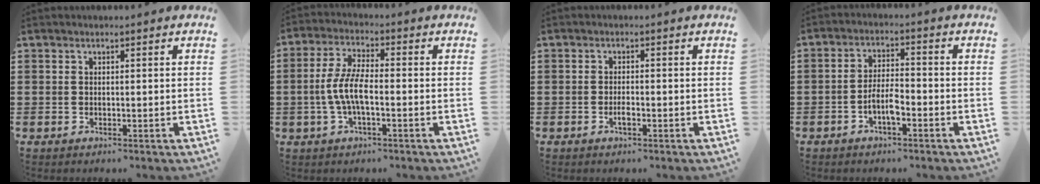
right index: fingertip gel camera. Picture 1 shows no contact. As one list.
[{"total": 6.2, "force": [-1.5, 2.0, 5.7], "torque": [-0.135, -0.008, -0.035]}, {"total": 1.7, "force": [-0.7, 0.4, 1.4], "torque": [-0.027, -0.001, -0.012]}, {"total": 4.9, "force": [-2.1, 1.6, 4.1], "torque": [-0.092, 0.003, -0.044]}]